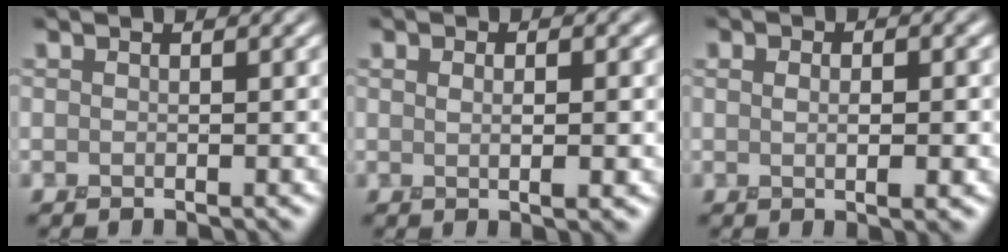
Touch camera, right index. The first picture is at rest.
{"total": 2.2, "force": [0.3, 0.7, 2.0], "torque": [-0.034, -0.004, 0.009]}
{"total": 2.6, "force": [0.2, 1.3, 2.3], "torque": [-0.030, -0.006, 0.006]}